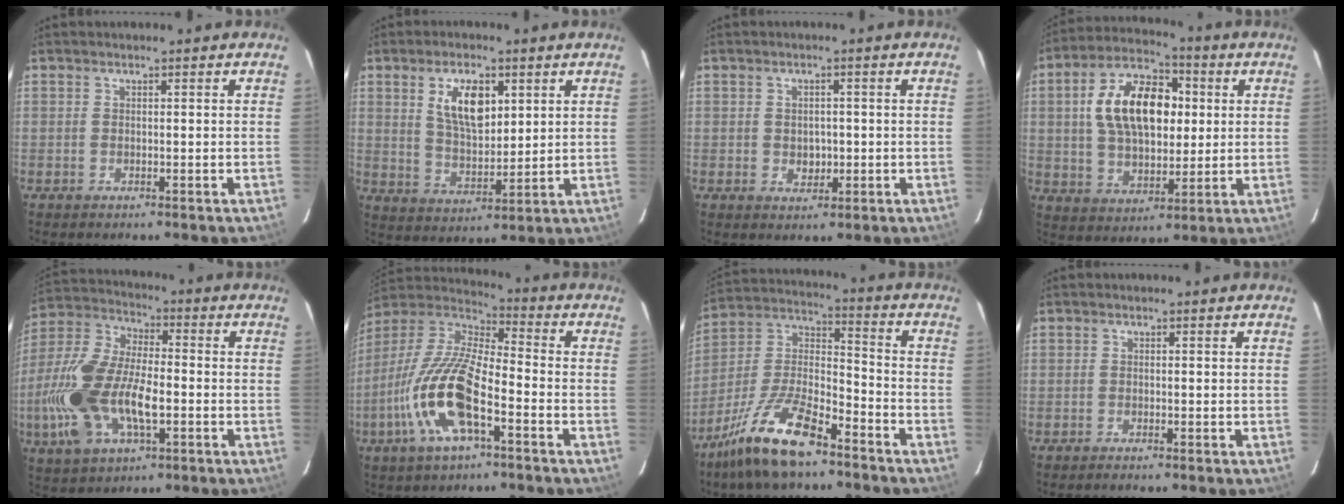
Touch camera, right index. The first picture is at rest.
{"total": 9.3, "force": [3.6, 4.6, 7.3], "torque": [-0.133, 0.005, 0.074]}
{"total": 3.0, "force": [-0.3, 2.7, 1.4], "torque": [-0.023, 0.005, 0.003]}
{"total": 16.8, "force": [2.9, 10.0, 13.2], "torque": [-0.241, 0.031, 0.053]}
{"total": 19.1, "force": [-4.8, 9.4, 15.9], "torque": [-0.358, -0.003, -0.088]}
{"total": 17.3, "force": [-7.1, 5.6, 14.8], "torque": [-0.307, -0.014, -0.145]}
{"total": 16.3, "force": [-11.2, 5.1, 10.7], "torque": [-0.230, 0.000, -0.211]}
{"total": 0.8, "force": [-0.7, 0.0, 0.2], "torque": [-0.001, -0.004, -0.014]}